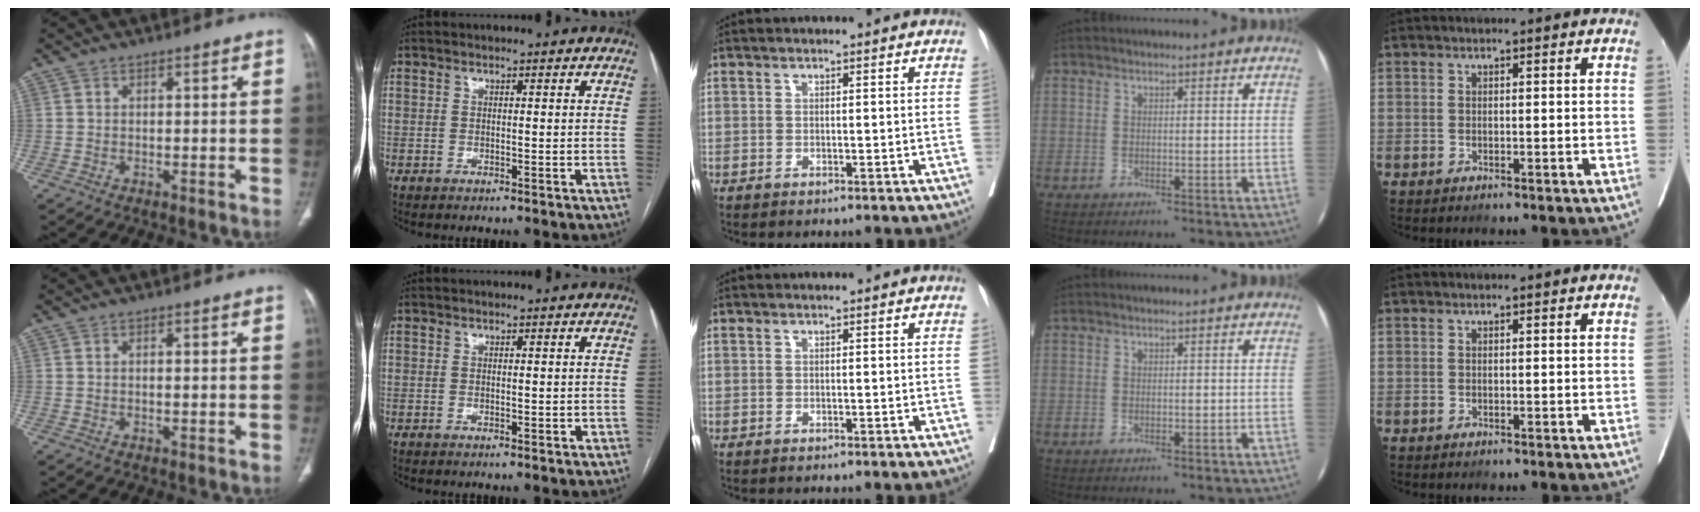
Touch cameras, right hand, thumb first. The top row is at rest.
{"thumb": {"total": 0.9, "force": [0.2, 0.2, 0.8], "torque": [-0.019, 0.001, 0.004]}, "index": {"total": 0.7, "force": [-0.1, 0.4, 0.5], "torque": [-0.009, 0.000, 0.002]}}